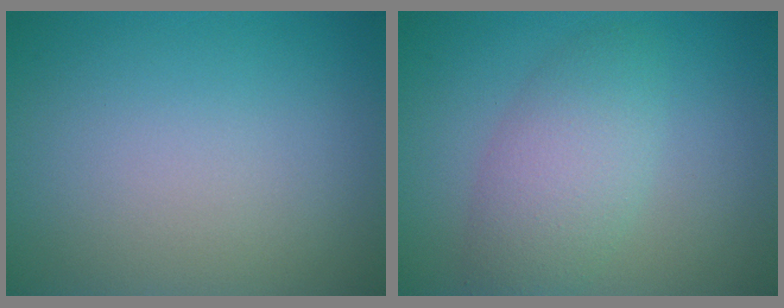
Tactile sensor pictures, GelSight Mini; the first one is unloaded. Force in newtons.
{"total": 4.4, "press": 4.4, "slide": 0.2}